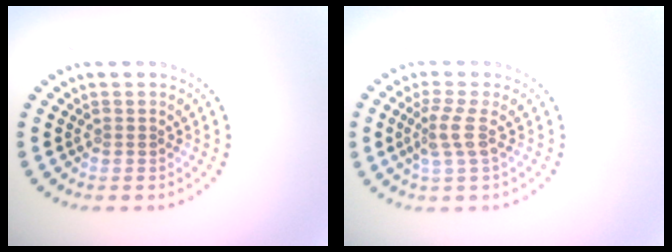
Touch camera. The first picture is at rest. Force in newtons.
{"total": 2.3, "press": 1.6, "slide": 1.7}